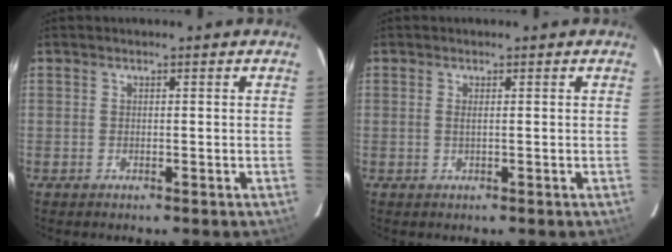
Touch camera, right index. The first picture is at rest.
{"total": 0.8, "force": [0.0, -0.2, 0.8], "torque": [-0.016, 0.000, 0.000]}